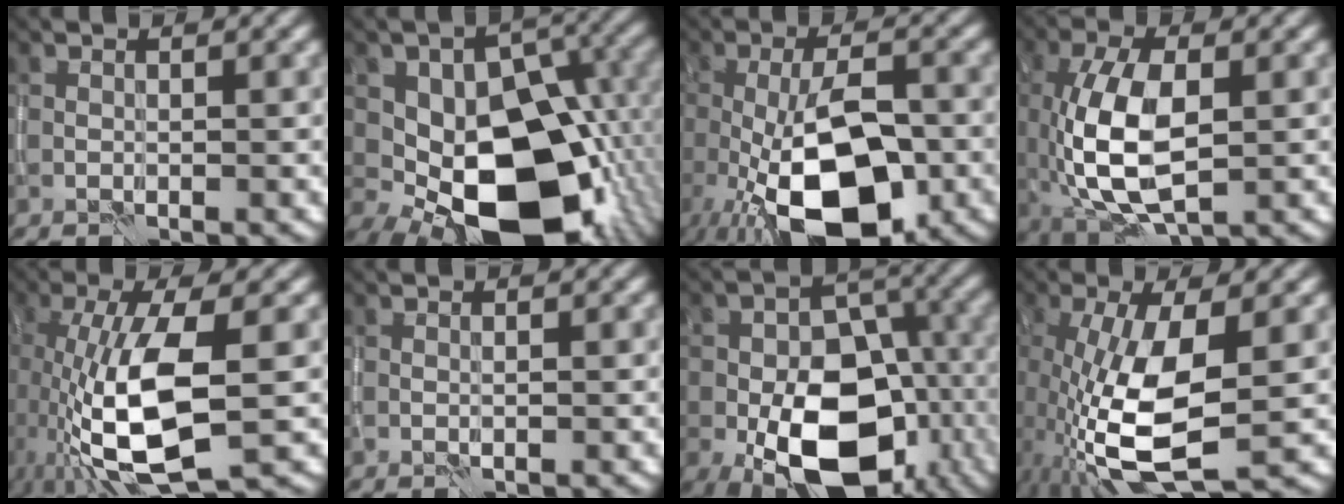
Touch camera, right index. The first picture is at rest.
{"total": 16.4, "force": [-3.1, 10.2, 12.5], "torque": [-0.173, -0.013, -0.049]}
{"total": 12.8, "force": [-4.9, 5.5, 10.4], "torque": [-0.180, -0.019, -0.080]}
{"total": 8.9, "force": [-0.8, 4.2, 7.8], "torque": [-0.167, -0.006, -0.012]}
{"total": 10.3, "force": [-1.7, 3.7, 9.5], "torque": [-0.196, -0.018, -0.027]}
{"total": 0.0}
{"total": 15.5, "force": [-5.3, 10.0, 10.6], "torque": [-0.174, -0.045, -0.066]}
{"total": 9.8, "force": [-2.3, 3.6, 8.8], "torque": [-0.198, -0.021, -0.040]}